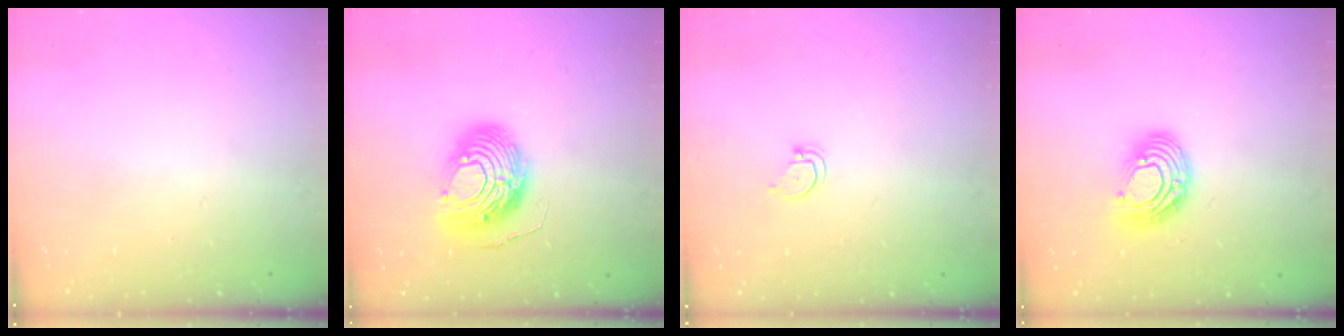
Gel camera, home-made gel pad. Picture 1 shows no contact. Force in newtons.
{"total": 12.8, "press": 12.7, "slide": 1.3}
{"total": 2.3, "press": 2.3, "slide": 0.2}
{"total": 10.5, "press": 10.4, "slide": 0.8}